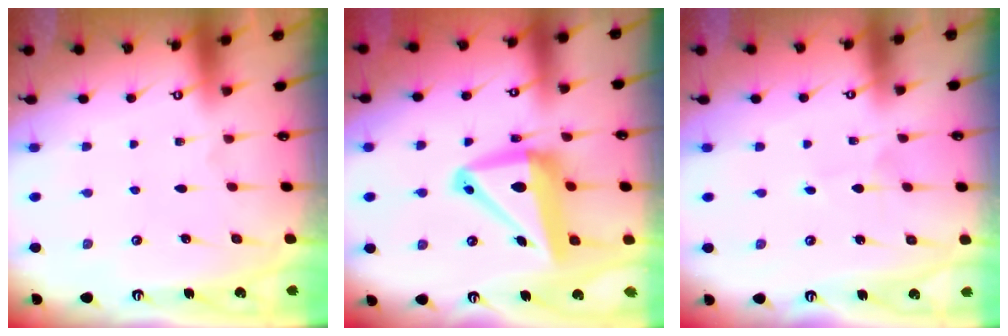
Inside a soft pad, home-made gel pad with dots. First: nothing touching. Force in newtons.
{"total": 14.9, "press": 14.7, "slide": 2.6}
{"total": 1.5, "press": 1.5, "slide": 0.1}